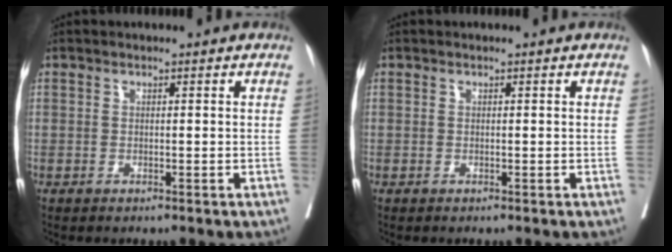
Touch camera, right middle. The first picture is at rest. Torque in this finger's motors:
{"motor_torque": [0.02, -0.75, 0.02, 0.00]}